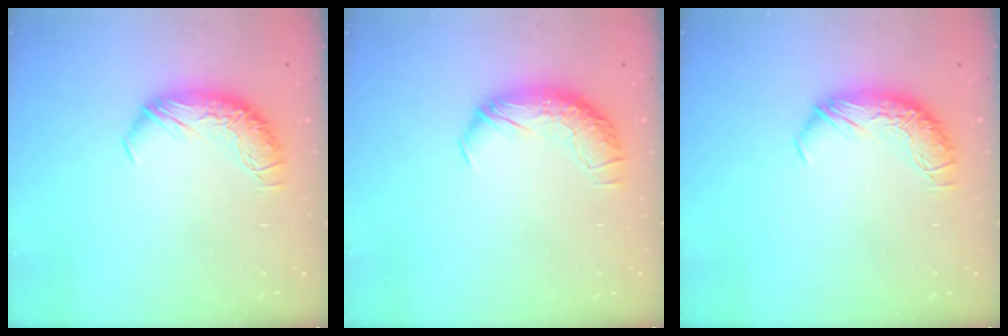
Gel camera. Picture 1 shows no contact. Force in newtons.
{"total": 1.8, "press": 0.7, "slide": 1.6}
{"total": 0.0}